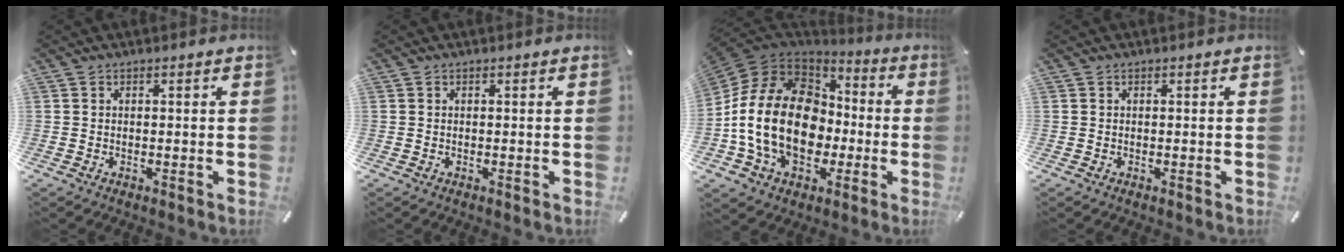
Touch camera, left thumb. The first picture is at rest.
{"total": 0.0}
{"total": 21.7, "force": [-3.4, 15.8, 14.5], "torque": [-0.323, 0.023, -0.053]}
{"total": 0.0}